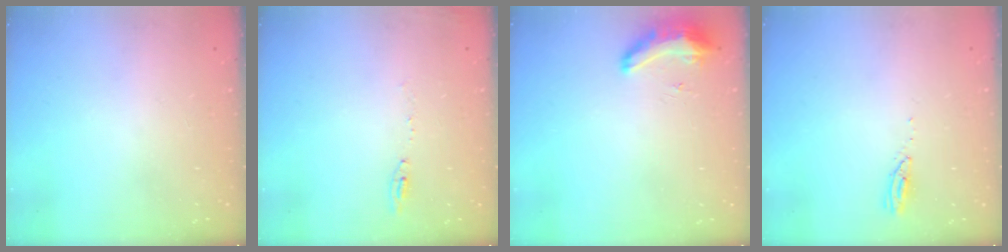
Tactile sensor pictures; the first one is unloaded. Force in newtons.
{"total": 4.7, "press": 4.7, "slide": 0.6}
{"total": 8.5, "press": 8.4, "slide": 1.5}
{"total": 3.0, "press": 2.9, "slide": 0.4}